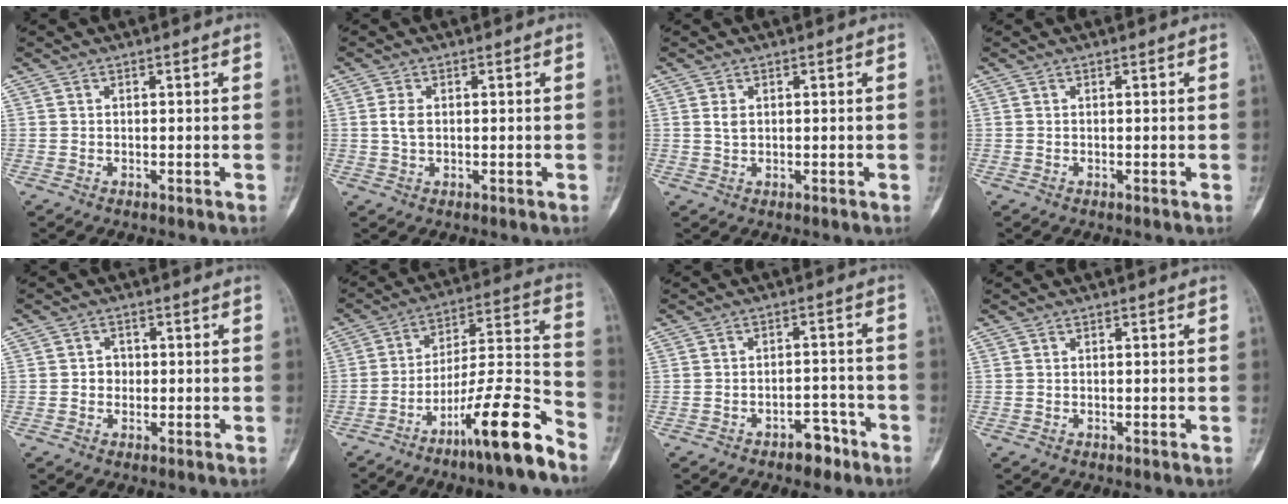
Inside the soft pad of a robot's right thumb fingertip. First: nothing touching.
{"total": 2.3, "force": [0.2, 1.4, 1.9], "torque": [-0.040, 0.003, 0.002]}
{"total": 1.5, "force": [0.4, 0.9, 1.1], "torque": [-0.017, 0.001, 0.010]}
{"total": 0.0}
{"total": 2.3, "force": [-0.2, 2.0, 1.0], "torque": [0.002, 0.008, -0.007]}
{"total": 16.6, "force": [-11.1, 1.7, 12.3], "torque": [-0.203, 0.087, -0.184]}
{"total": 4.8, "force": [-3.2, 2.7, 2.3], "torque": [-0.014, 0.035, -0.043]}
{"total": 0.0}